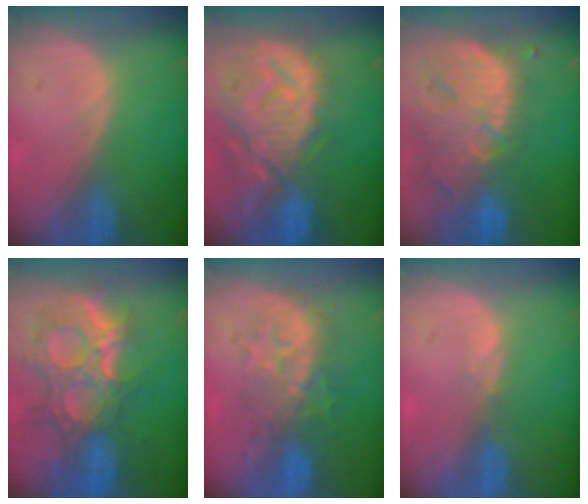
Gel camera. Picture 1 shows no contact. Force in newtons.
{"total": 13.4, "press": 11.7, "slide": 6.6}
{"total": 13.7, "press": 11.6, "slide": 7.3}
{"total": 12.5, "press": 10.9, "slide": 6.1}
{"total": 8.4, "press": 8.3, "slide": 1.3}
{"total": 0.7, "press": 0.7, "slide": 0.2}